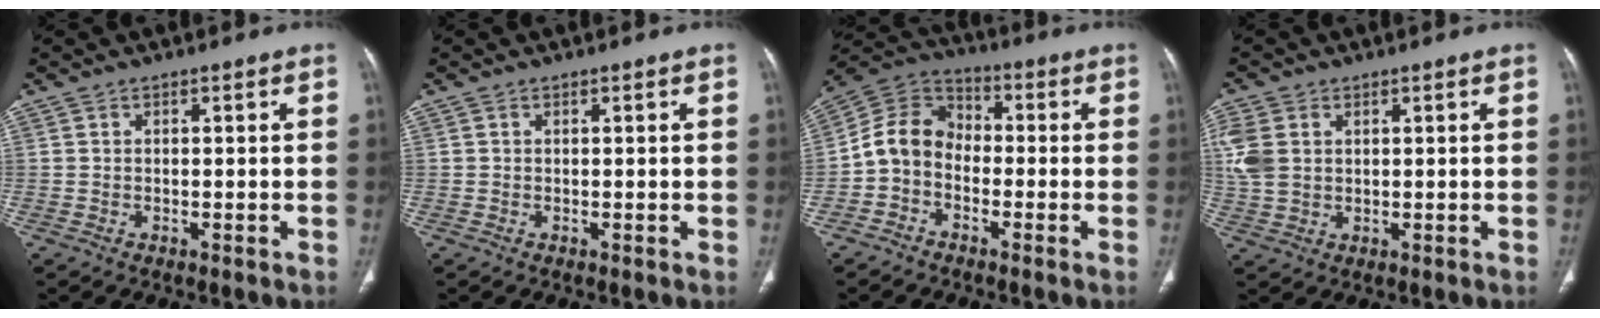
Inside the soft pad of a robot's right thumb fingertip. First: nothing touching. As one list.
[{"total": 0.0}, {"total": 8.9, "force": [-2.2, 7.0, 4.9], "torque": [-0.082, 0.043, -0.060]}, {"total": 6.3, "force": [1.5, 4.6, 4.0], "torque": [-0.098, 0.003, 0.034]}]